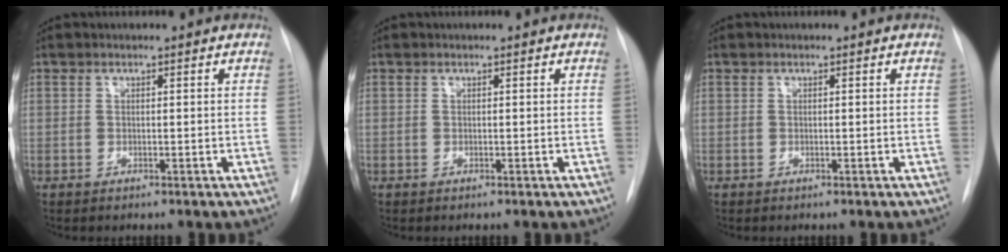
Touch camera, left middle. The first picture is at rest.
{"total": 0.0}
{"total": 0.0}